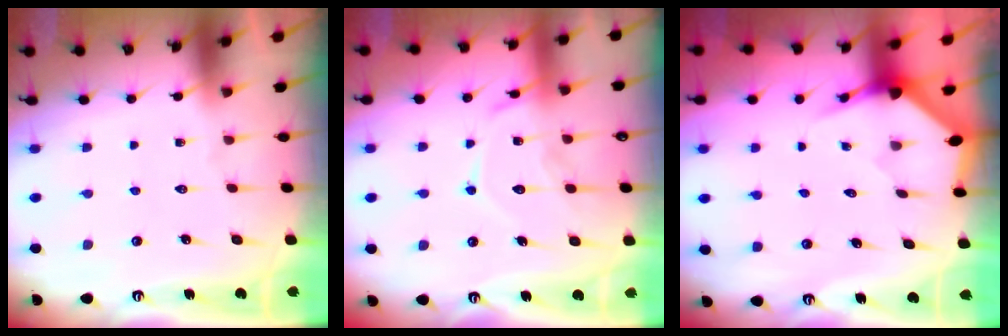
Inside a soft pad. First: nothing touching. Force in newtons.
{"total": 14.1, "press": 14.0, "slide": 1.3}
{"total": 3.4, "press": 3.4, "slide": 0.3}